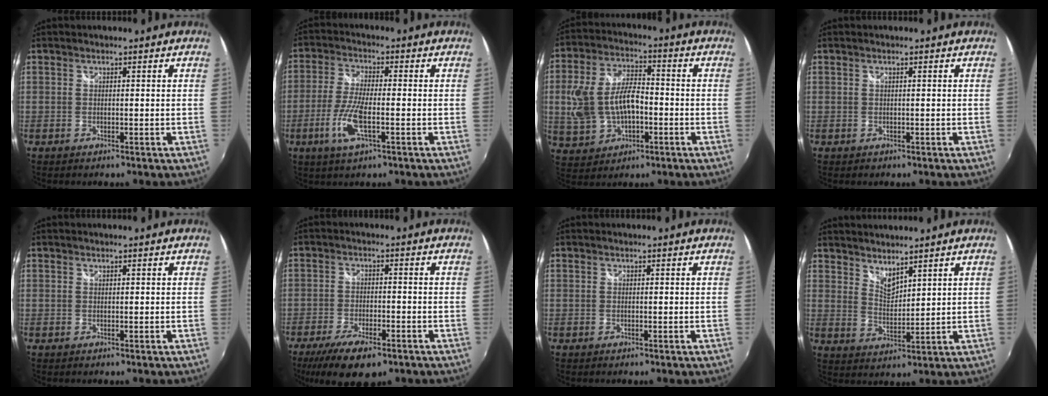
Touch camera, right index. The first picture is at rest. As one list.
[{"total": 8.5, "force": [-3.0, 2.0, 7.7], "torque": [-0.166, -0.008, -0.061]}, {"total": 13.1, "force": [-1.9, 7.7, 10.4], "torque": [-0.225, 0.012, -0.021]}, {"total": 0.0}, {"total": 0.0}, {"total": 11.6, "force": [-7.8, 4.1, 7.6], "torque": [-0.171, -0.034, -0.132]}, {"total": 0.0}, {"total": 4.6, "force": [4.2, 1.2, 1.7], "torque": [-0.023, -0.006, 0.074]}]